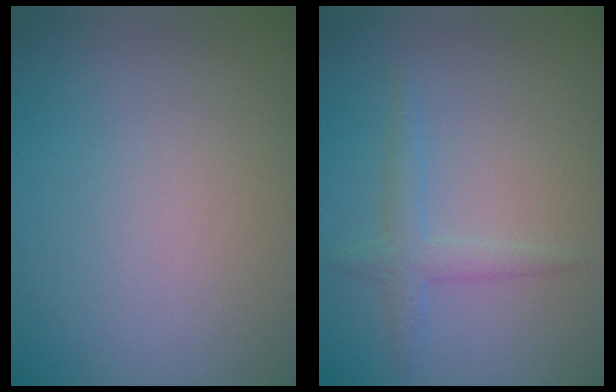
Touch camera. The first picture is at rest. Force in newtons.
{"total": 1.8, "press": 1.7, "slide": 0.1}